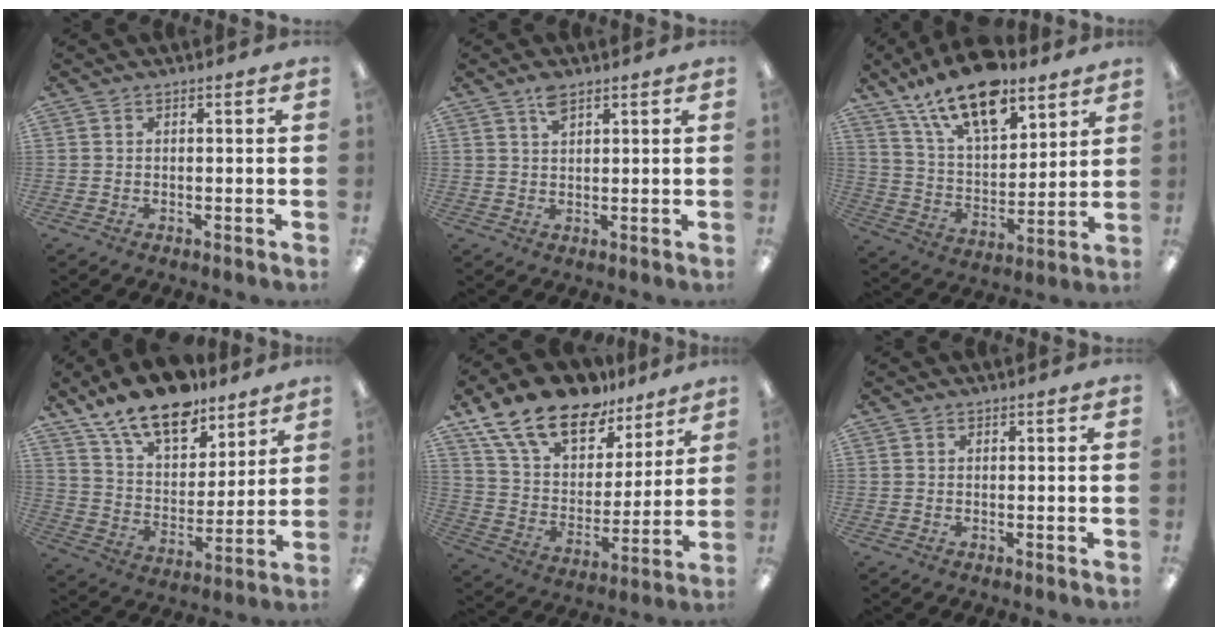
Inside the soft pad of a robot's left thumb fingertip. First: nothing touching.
{"total": 3.5, "force": [2.4, 1.4, 2.1], "torque": [-0.039, -0.003, 0.042]}
{"total": 18.6, "force": [13.1, 8.0, 10.5], "torque": [-0.185, -0.070, 0.231]}
{"total": 16.6, "force": [12.8, 7.4, 7.6], "torque": [-0.143, -0.077, 0.229]}
{"total": 18.4, "force": [13.3, 9.6, 8.3], "torque": [-0.171, -0.078, 0.245]}
{"total": 0.0}